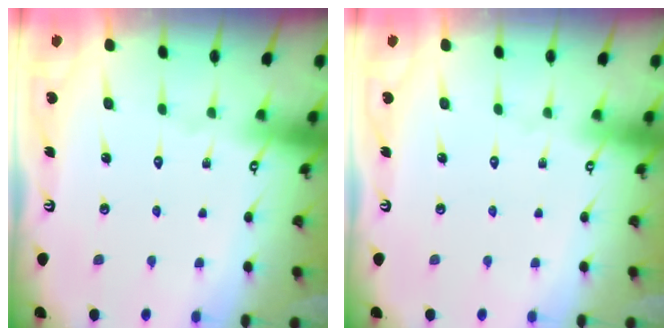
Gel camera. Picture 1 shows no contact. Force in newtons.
{"total": 0.0}